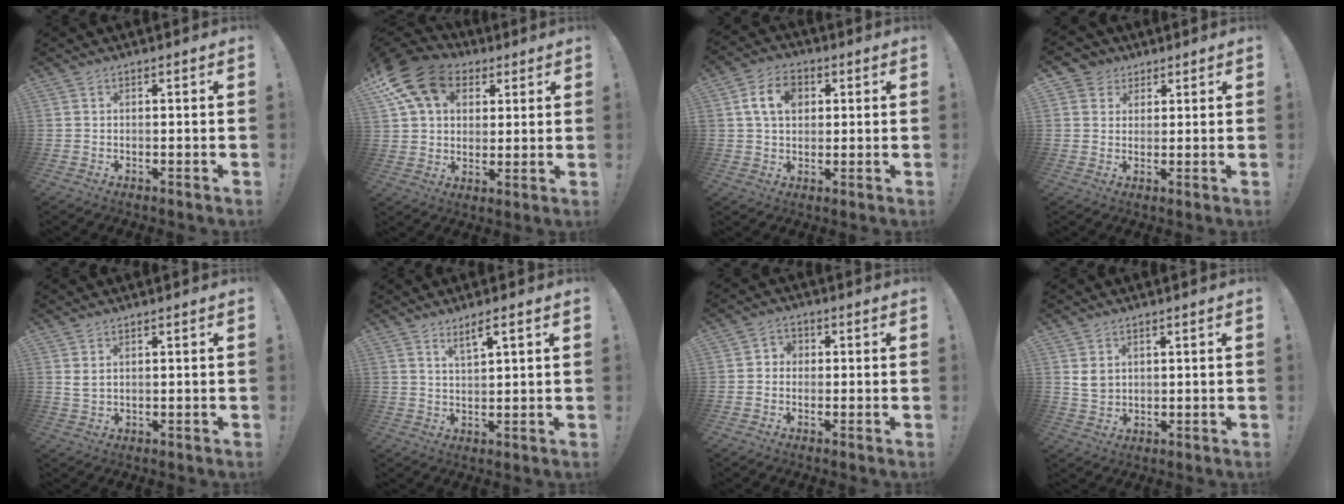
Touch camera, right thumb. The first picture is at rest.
{"total": 17.5, "force": [7.6, 12.8, 9.2], "torque": [-0.158, -0.024, 0.148]}
{"total": 9.6, "force": [2.7, 6.8, 6.3], "torque": [-0.100, 0.011, 0.051]}
{"total": 4.7, "force": [2.2, 4.1, 0.6], "torque": [-0.005, -0.014, 0.042]}
{"total": 2.6, "force": [1.5, 1.2, 1.7], "torque": [-0.035, 0.000, 0.029]}
{"total": 4.4, "force": [3.1, 0.3, 3.1], "torque": [-0.058, -0.016, 0.051]}
{"total": 2.8, "force": [-0.6, 2.5, 1.1], "torque": [-0.017, 0.008, -0.012]}
{"total": 4.3, "force": [2.1, 3.2, 2.1], "torque": [-0.028, -0.006, 0.040]}